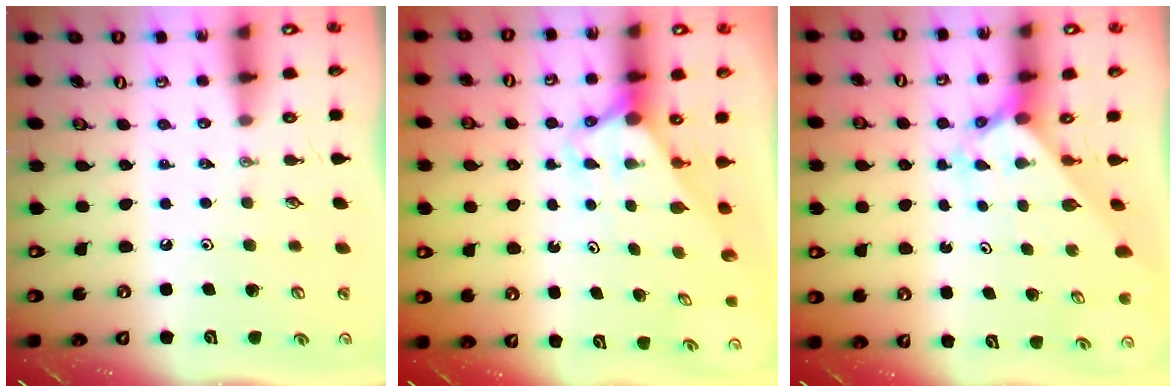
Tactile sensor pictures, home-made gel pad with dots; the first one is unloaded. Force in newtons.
{"total": 2.6, "press": 2.6, "slide": 0.0}
{"total": 2.3, "press": 2.3, "slide": 0.2}